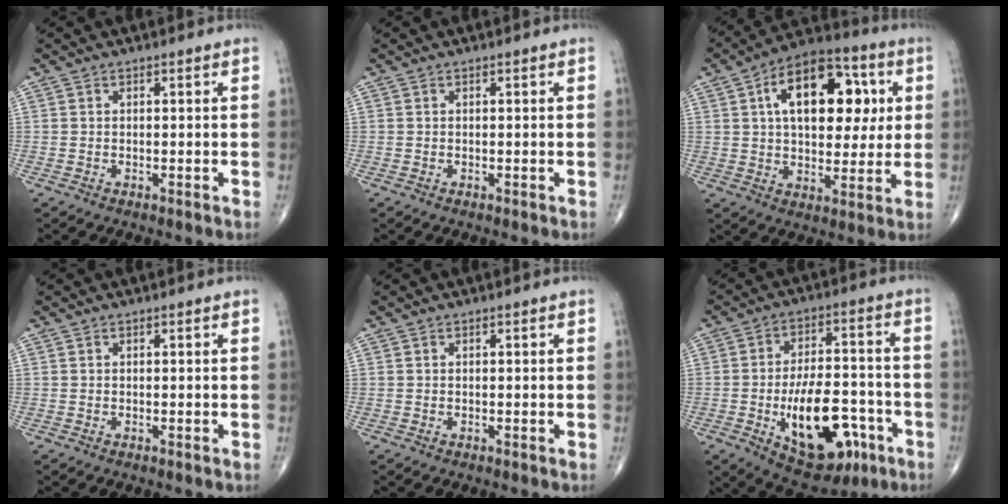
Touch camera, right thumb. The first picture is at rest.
{"total": 0.0}
{"total": 19.8, "force": [5.1, 11.3, 15.4], "torque": [-0.197, 0.011, 0.074]}
{"total": 0.0}
{"total": 0.0}
{"total": 18.6, "force": [-6.6, 9.5, 14.6], "torque": [-0.198, 0.033, -0.087]}